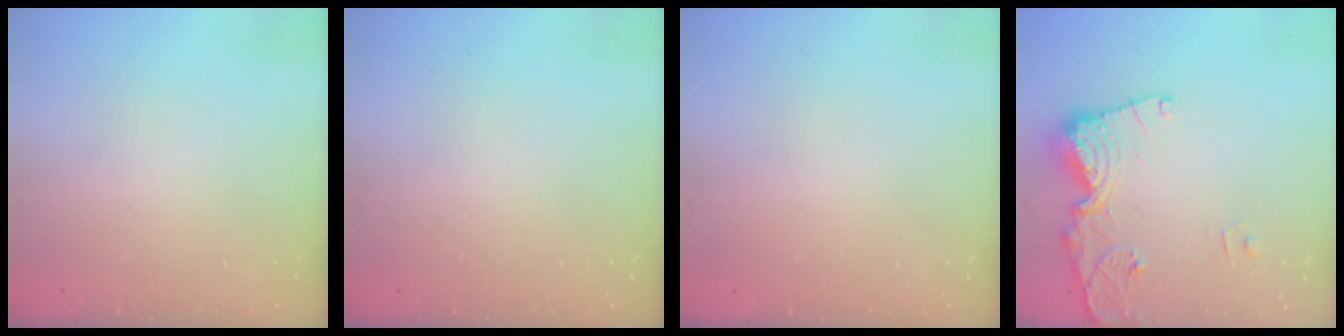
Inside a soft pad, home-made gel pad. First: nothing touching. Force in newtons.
{"total": 0.0}
{"total": 0.8, "press": 0.8, "slide": 0.1}
{"total": 13.6, "press": 13.5, "slide": 1.8}